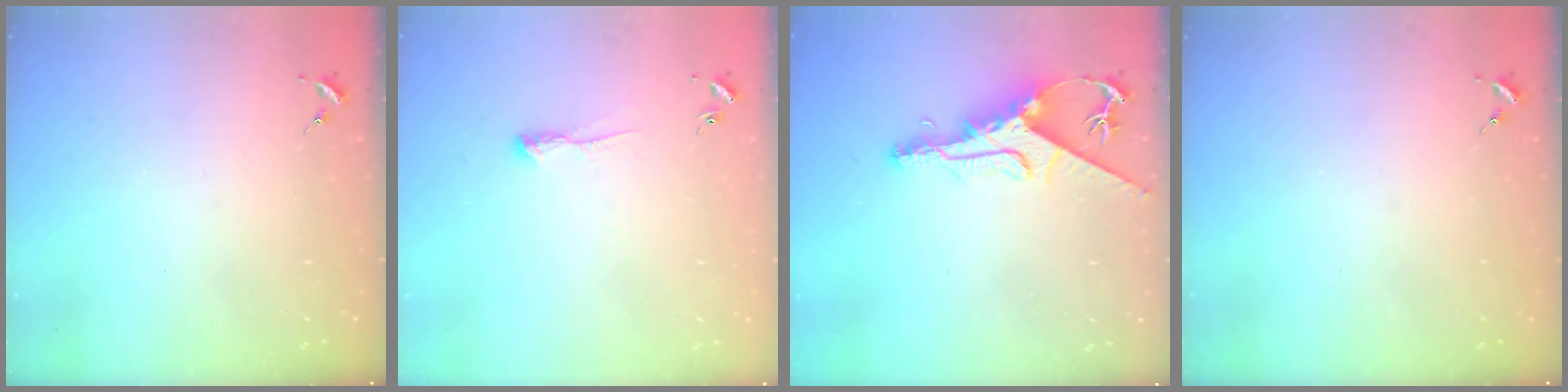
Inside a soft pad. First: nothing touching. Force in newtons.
{"total": 4.9, "press": 4.8, "slide": 0.8}
{"total": 11.0, "press": 10.9, "slide": 1.2}
{"total": 0.0}